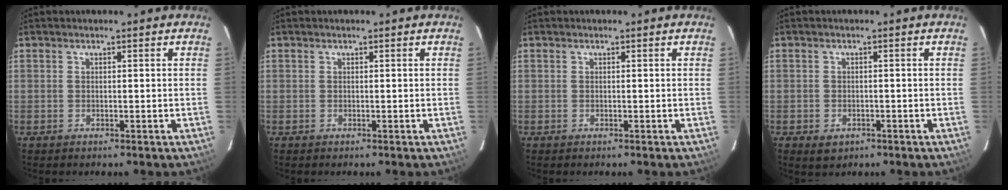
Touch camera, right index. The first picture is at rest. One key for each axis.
{"total": 0.0}
{"total": 0.0}
{"total": 3.0, "fx": -1.4, "fy": 2.3, "fz": 1.3, "tx": -0.027, "ty": -0.001, "tz": -0.013}